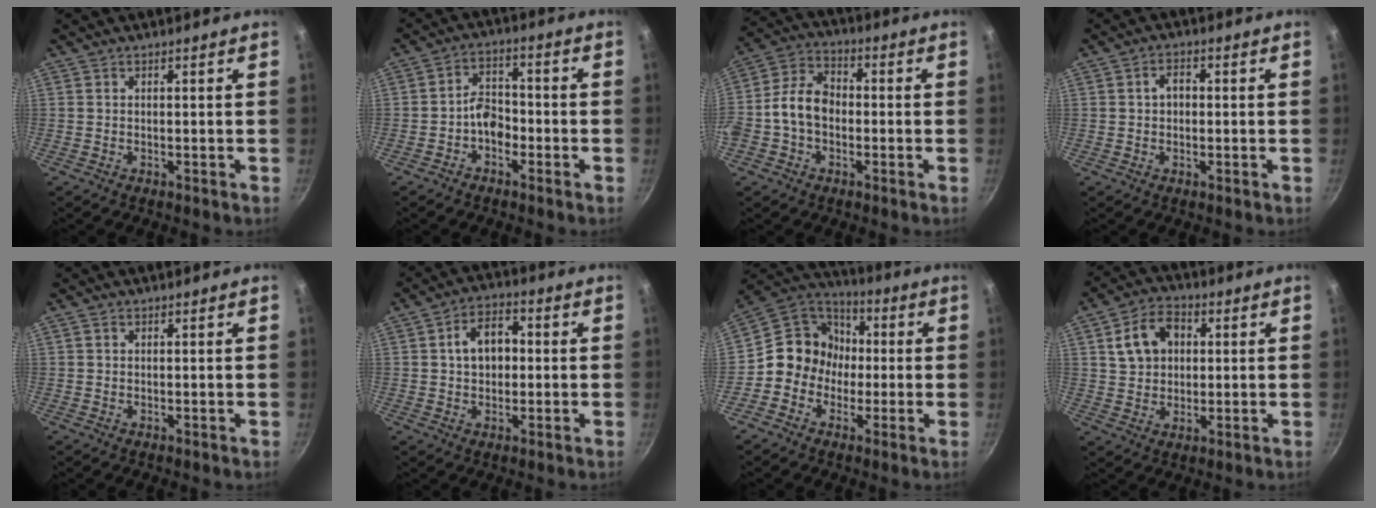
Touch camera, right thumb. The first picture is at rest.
{"total": 5.3, "force": [-2.2, 3.7, 3.1], "torque": [-0.027, 0.034, -0.043]}
{"total": 10.0, "force": [-1.5, 7.3, 6.6], "torque": [-0.103, 0.034, -0.046]}
{"total": 3.0, "force": [0.2, 2.2, 2.0], "torque": [-0.020, 0.011, 0.000]}
{"total": 0.5, "force": [0.2, 0.4, 0.2], "torque": [-0.005, 0.002, 0.004]}
{"total": 8.1, "force": [0.7, 5.7, 5.7], "torque": [-0.060, 0.019, 0.004]}
{"total": 12.1, "force": [-1.3, 11.2, 4.4], "torque": [-0.020, 0.037, -0.045]}
{"total": 9.9, "force": [2.6, 7.4, 6.0], "torque": [-0.083, 0.011, 0.039]}